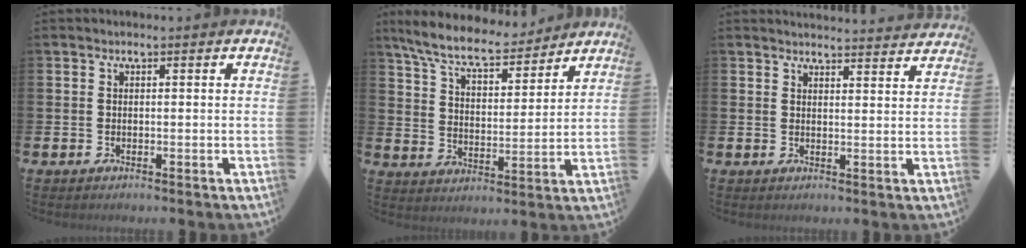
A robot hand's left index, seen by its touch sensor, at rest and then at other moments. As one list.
[{"total": 8.5, "force": [7.7, 1.6, 3.1], "torque": [-0.094, -0.039, 0.138]}, {"total": 3.4, "force": [3.4, 0.0, -0.1], "torque": [0.006, -0.027, 0.059]}]